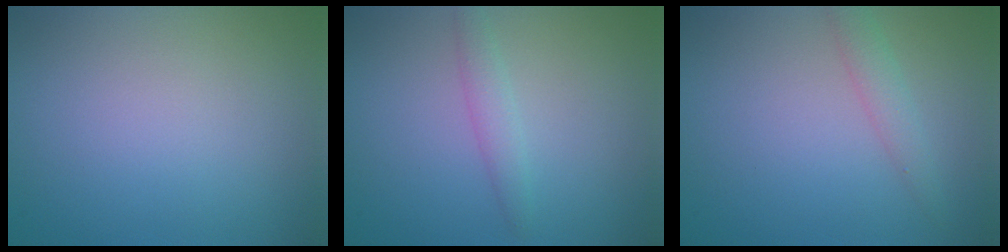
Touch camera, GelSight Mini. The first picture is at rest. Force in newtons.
{"total": 1.6, "press": 1.6, "slide": 0.0}
{"total": 1.7, "press": 1.7, "slide": 0.1}